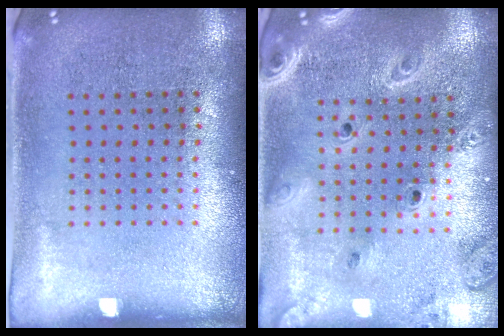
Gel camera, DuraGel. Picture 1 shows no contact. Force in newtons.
{"total": 2.5, "press": 2.2, "slide": 1.2}